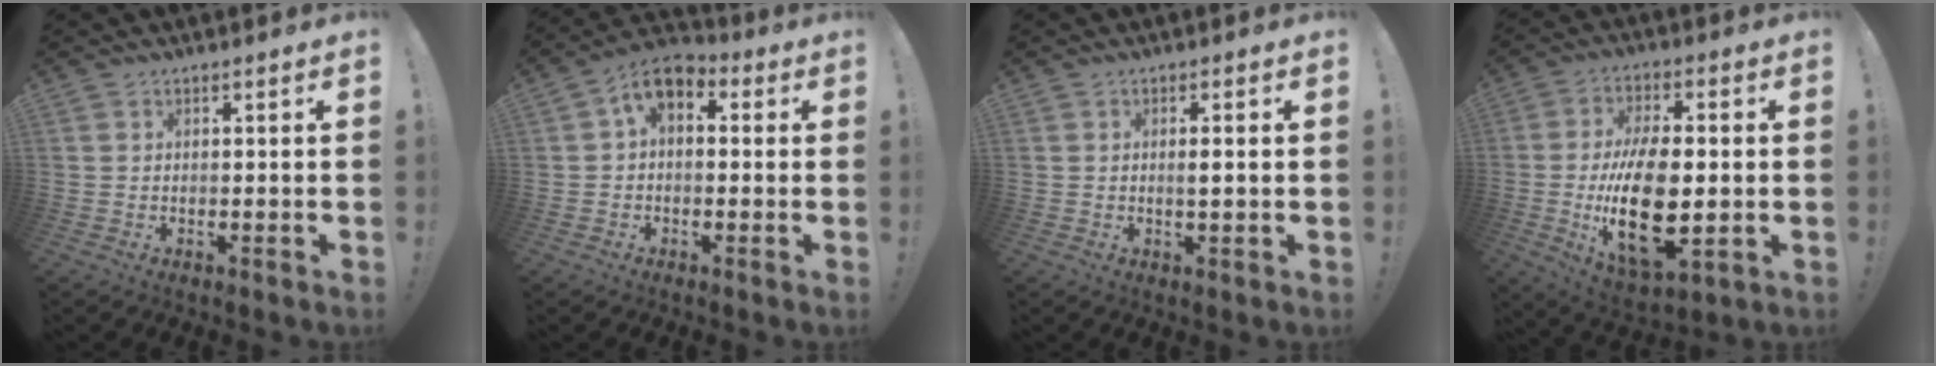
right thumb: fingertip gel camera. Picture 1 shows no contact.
{"total": 7.5, "force": [2.4, 4.8, 5.2], "torque": [-0.087, 0.000, 0.049]}
{"total": 2.6, "force": [0.2, 0.3, 2.6], "torque": [-0.035, -0.005, -0.002]}
{"total": 21.0, "force": [-2.1, 10.7, 18.0], "torque": [-0.334, -0.010, -0.030]}